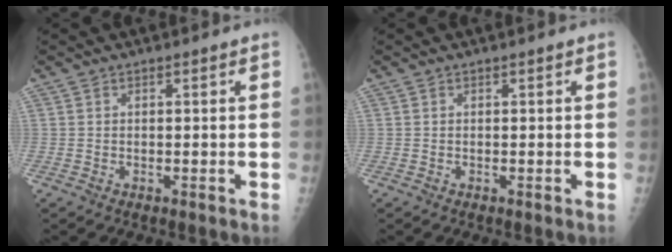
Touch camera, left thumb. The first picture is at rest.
{"total": 0.0}